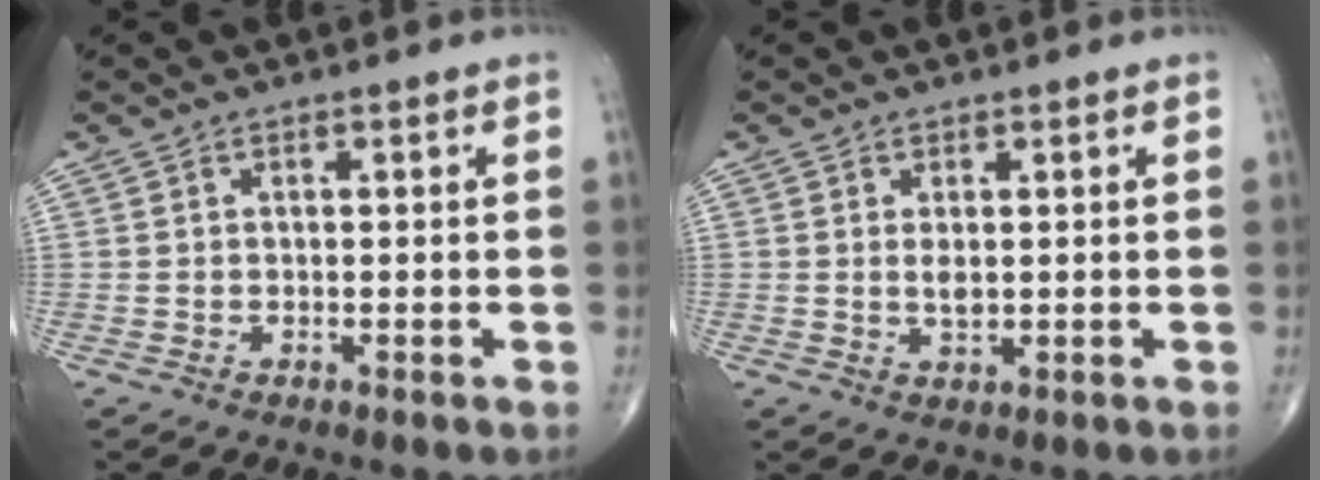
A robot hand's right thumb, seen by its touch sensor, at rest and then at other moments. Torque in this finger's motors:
{"motor_torque": [-0.06, 0.19, -0.01, 0.22, 0.02]}